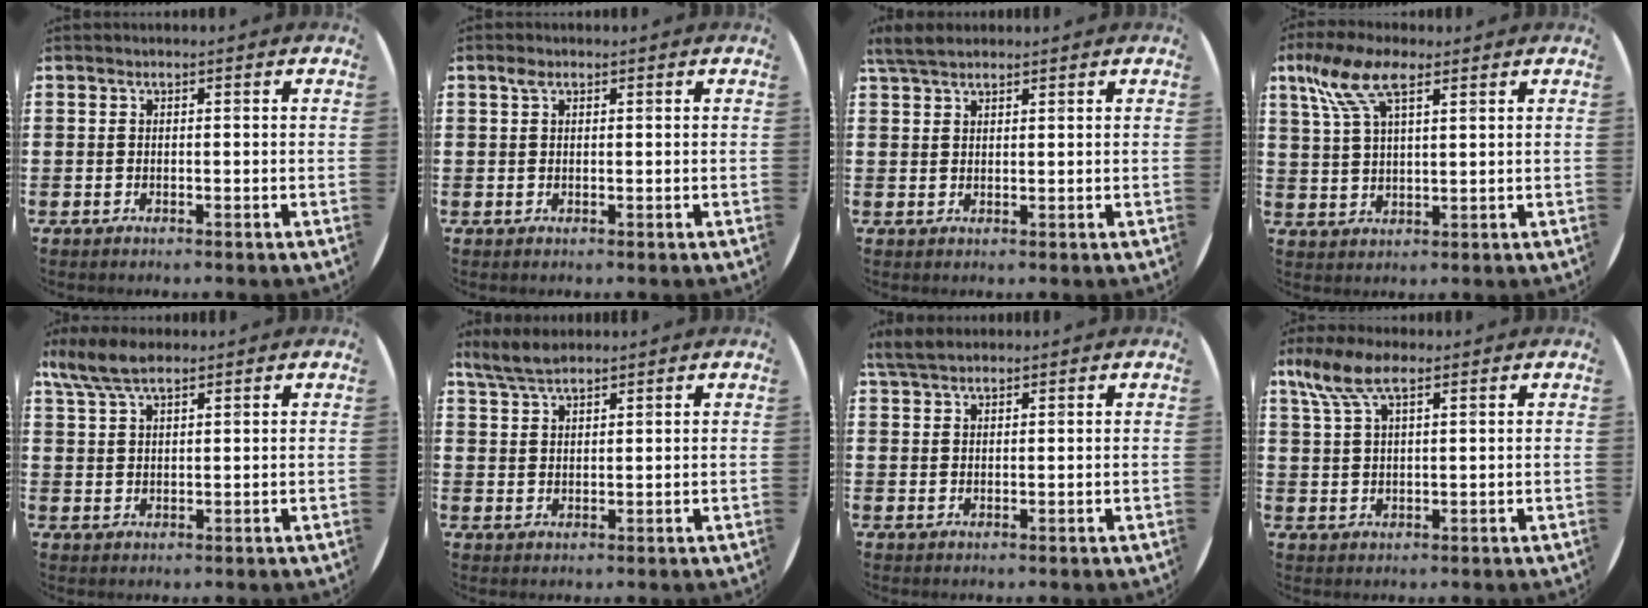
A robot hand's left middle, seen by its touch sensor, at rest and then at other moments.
{"total": 1.1, "force": [0.6, 0.6, 0.6], "torque": [-0.005, 0.002, 0.009]}
{"total": 3.4, "force": [2.9, 1.1, 1.4], "torque": [-0.033, 0.005, 0.055]}
{"total": 8.0, "force": [4.8, 3.1, 5.6], "torque": [-0.123, 0.003, 0.085]}
{"total": 5.7, "force": [4.3, 2.0, 3.1], "torque": [-0.063, -0.004, 0.078]}
{"total": 4.2, "force": [3.7, 1.1, 1.8], "torque": [-0.043, -0.001, 0.068]}
{"total": 3.4, "force": [2.9, 1.1, 1.4], "torque": [-0.024, 0.002, 0.053]}
{"total": 6.5, "force": [3.9, 2.5, 4.6], "torque": [-0.099, 0.004, 0.070]}